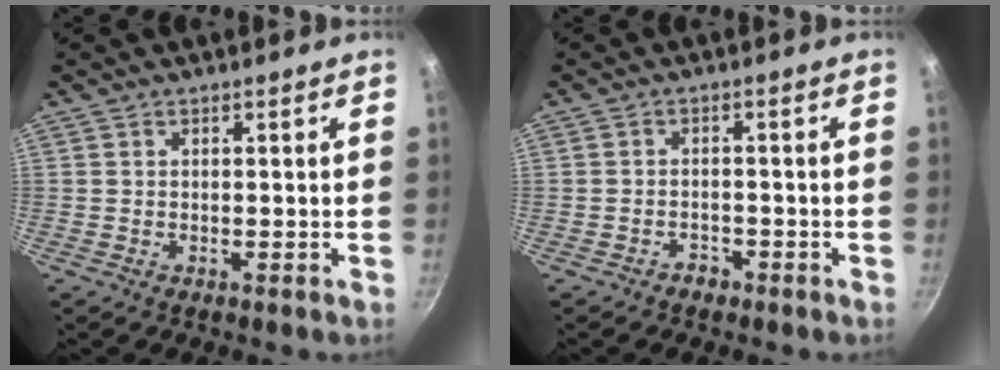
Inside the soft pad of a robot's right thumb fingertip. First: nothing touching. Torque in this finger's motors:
{"motor_torque": [-0.36, -0.02, -0.26, 0.05, 0.04]}